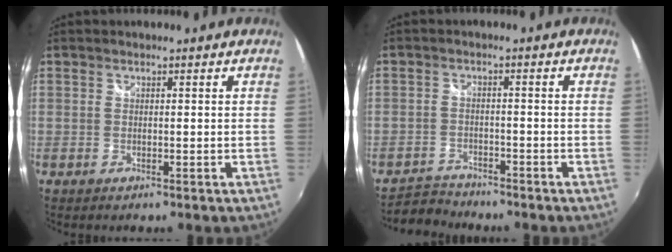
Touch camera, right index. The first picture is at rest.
{"total": 5.0, "force": [-4.7, 1.6, -0.1], "torque": [-0.016, 0.007, -0.087]}